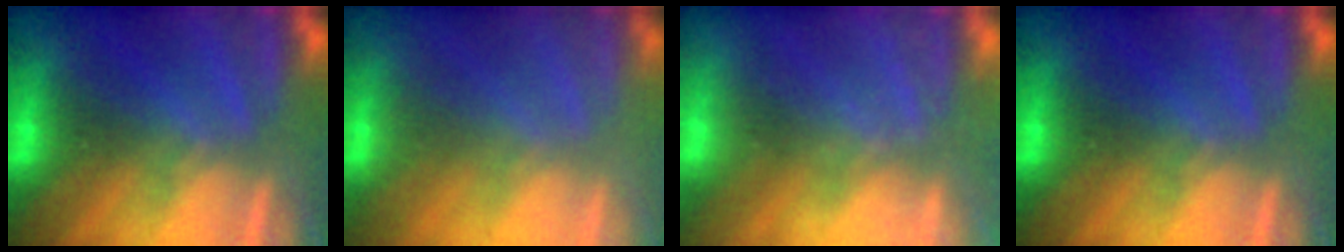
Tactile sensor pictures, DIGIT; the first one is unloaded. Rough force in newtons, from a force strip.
{"total": 2.3}
{"total": 2.2}
{"total": 0.0}